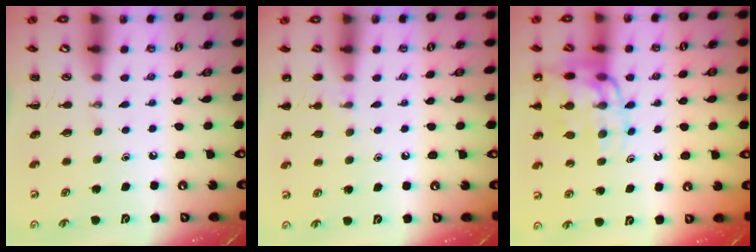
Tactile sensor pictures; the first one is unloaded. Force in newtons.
{"total": 6.5, "press": 6.4, "slide": 1.4}
{"total": 14.4, "press": 14.2, "slide": 2.7}